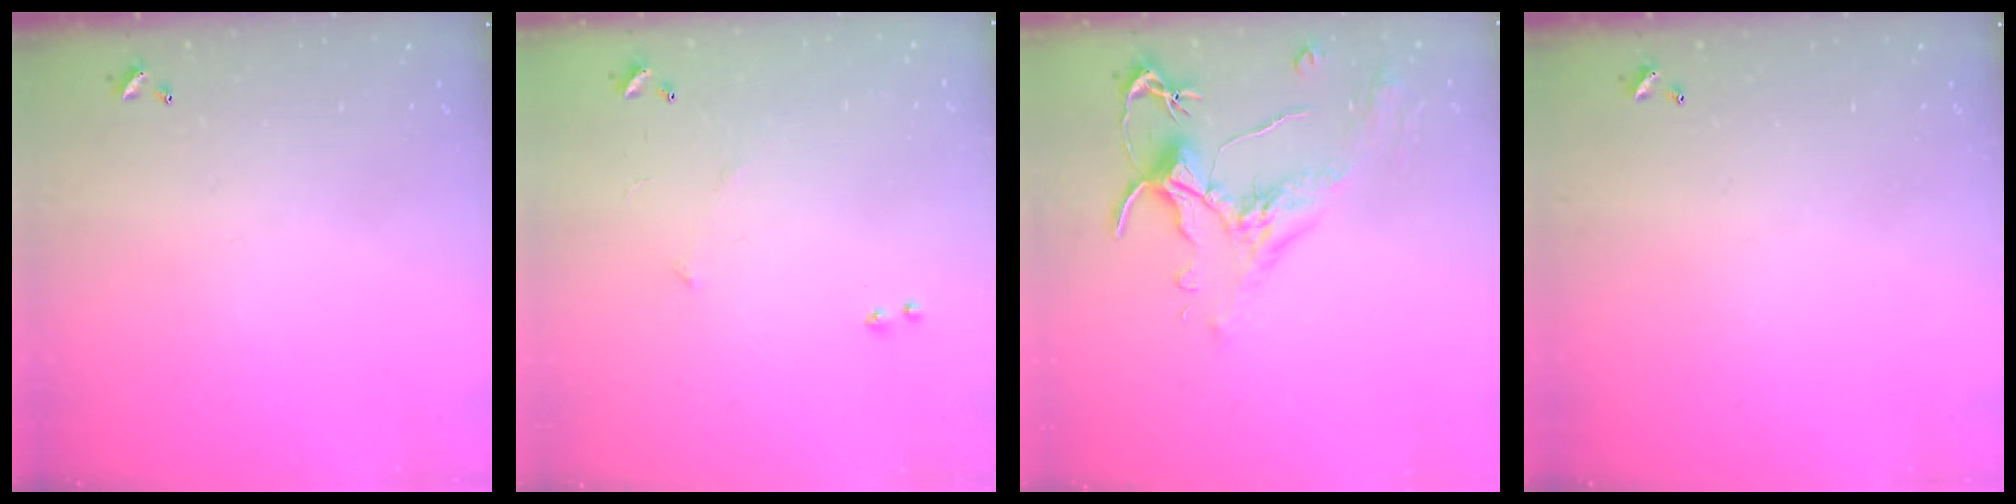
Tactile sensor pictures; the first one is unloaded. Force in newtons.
{"total": 5.2, "press": 5.1, "slide": 0.9}
{"total": 1.8, "press": 1.2, "slide": 1.3}
{"total": 0.0}